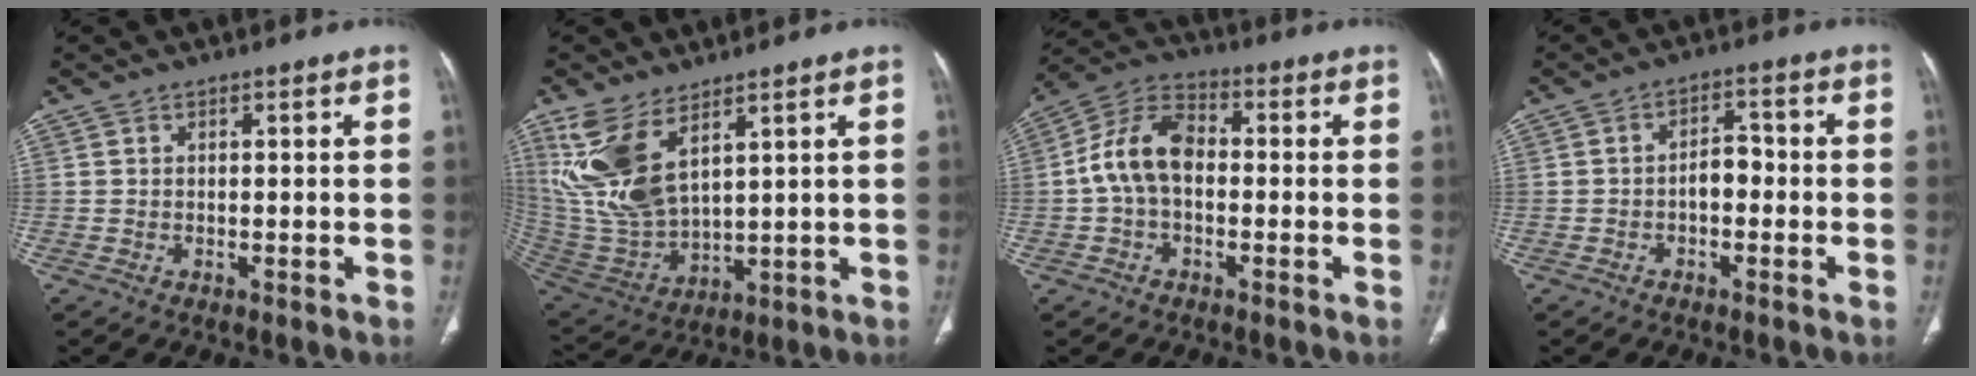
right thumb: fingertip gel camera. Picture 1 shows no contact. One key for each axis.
{"total": 14.3, "fx": 7.3, "fy": 6.5, "fz": 10.4, "tx": -0.218, "ty": -0.033, "tz": 0.172}
{"total": 10.6, "fx": -0.6, "fy": 6.9, "fz": 8.1, "tx": -0.148, "ty": 0.033, "tz": -0.022}
{"total": 3.9, "fx": -1.0, "fy": 2.4, "fz": 2.9, "tx": -0.034, "ty": 0.021, "tz": -0.023}